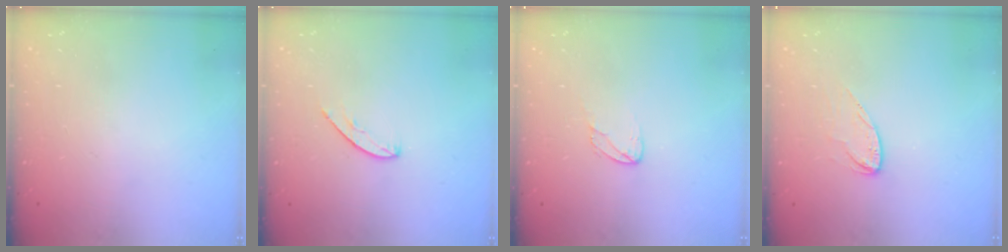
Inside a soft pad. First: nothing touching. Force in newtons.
{"total": 5.3, "press": 5.3, "slide": 0.5}
{"total": 2.9, "press": 2.9, "slide": 0.2}
{"total": 6.5, "press": 6.5, "slide": 0.3}